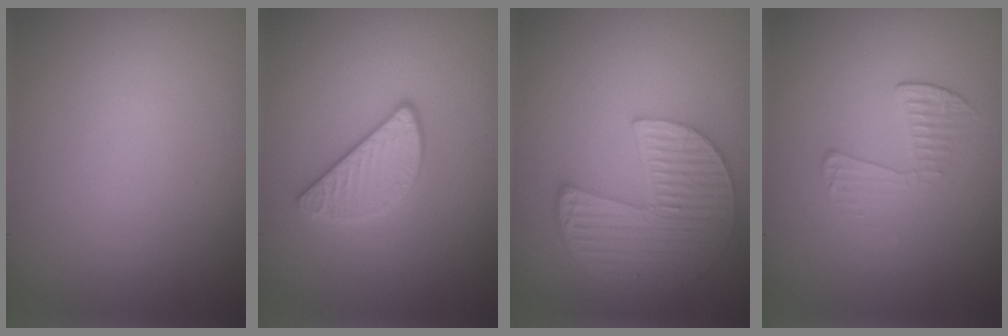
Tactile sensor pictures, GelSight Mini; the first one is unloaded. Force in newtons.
{"total": 2.9, "press": 2.7, "slide": 1.2}
{"total": 6.2, "press": 4.7, "slide": 4.0}
{"total": 1.8, "press": 0.5, "slide": 1.7}